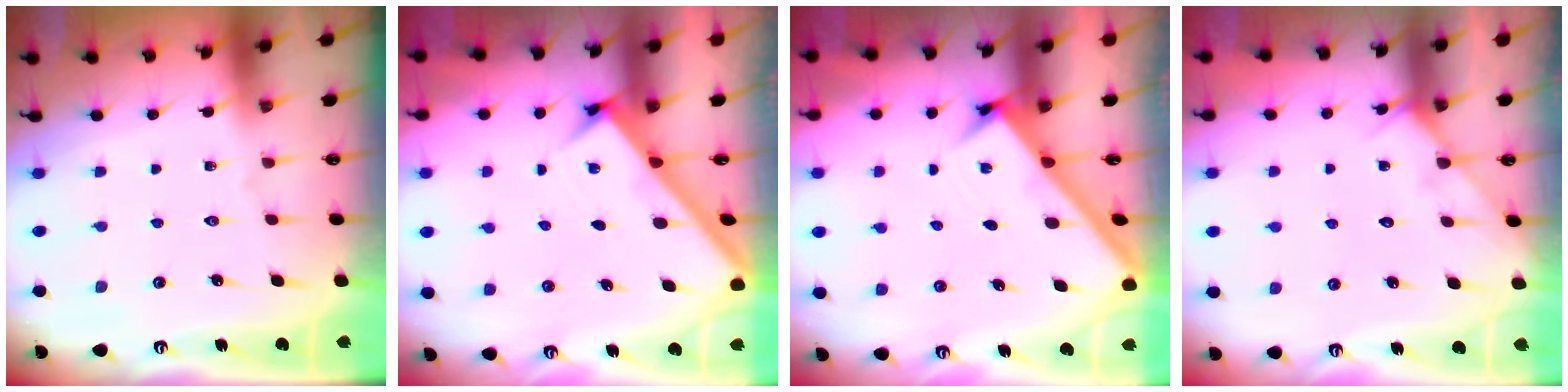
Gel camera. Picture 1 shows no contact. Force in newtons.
{"total": 2.6, "press": 2.6, "slide": 0.3}
{"total": 2.9, "press": 2.9, "slide": 0.4}
{"total": 5.2, "press": 5.2, "slide": 0.5}